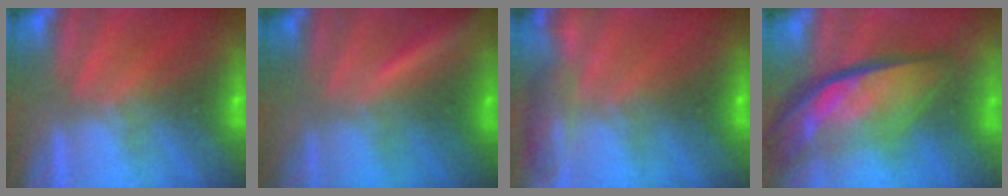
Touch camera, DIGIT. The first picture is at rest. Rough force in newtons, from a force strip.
{"total": 1.7}
{"total": 5.1}
{"total": 7.5}